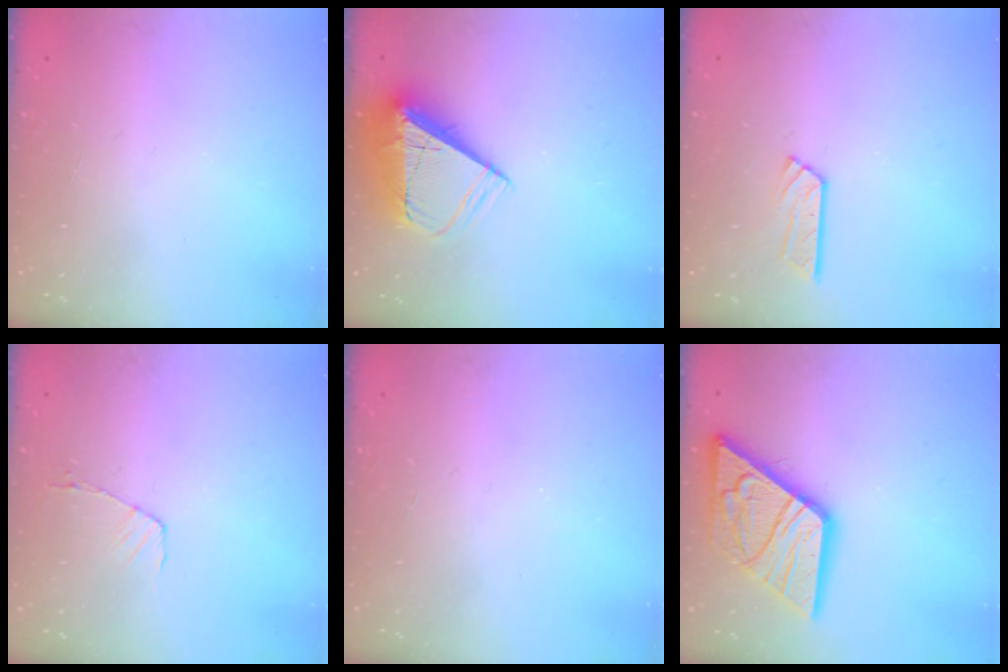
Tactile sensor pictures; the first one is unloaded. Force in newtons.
{"total": 12.0, "press": 11.9, "slide": 0.8}
{"total": 5.4, "press": 5.4, "slide": 0.2}
{"total": 4.9, "press": 4.9, "slide": 0.6}
{"total": 0.0}
{"total": 17.1, "press": 17.0, "slide": 1.8}